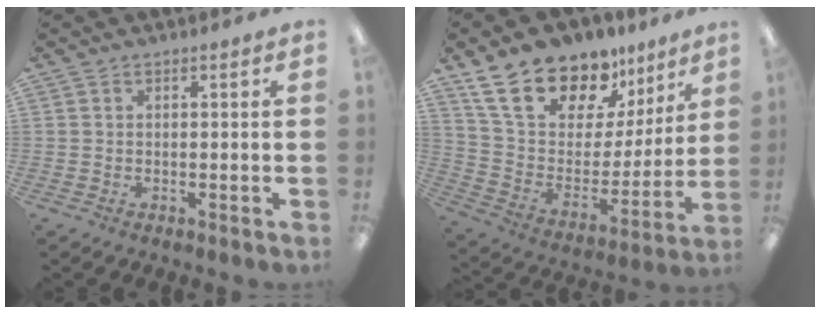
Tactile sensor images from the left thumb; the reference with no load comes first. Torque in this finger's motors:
{"motor_torque": [0.59, 0.42, 1.52, -1.25, 0.18]}